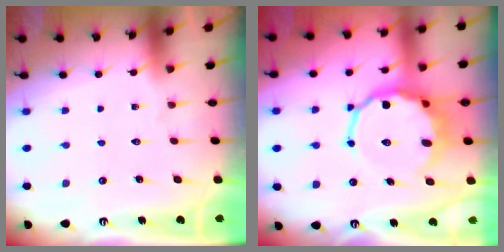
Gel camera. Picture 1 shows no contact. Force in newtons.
{"total": 12.1, "press": 11.6, "slide": 3.4}